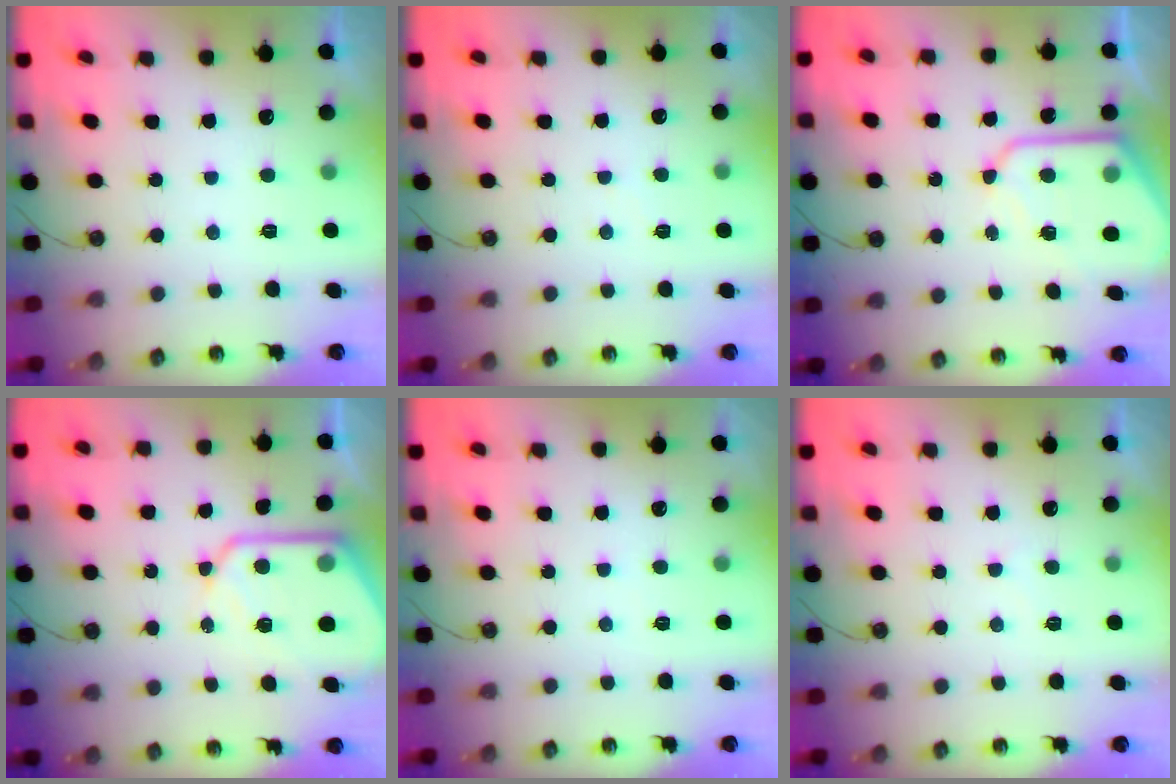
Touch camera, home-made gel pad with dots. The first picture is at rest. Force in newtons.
{"total": 2.5, "press": 2.4, "slide": 0.4}
{"total": 10.7, "press": 10.7, "slide": 0.9}
{"total": 13.3, "press": 13.2, "slide": 1.5}
{"total": 2.4, "press": 2.3, "slide": 0.4}
{"total": 3.9, "press": 3.9, "slide": 0.5}